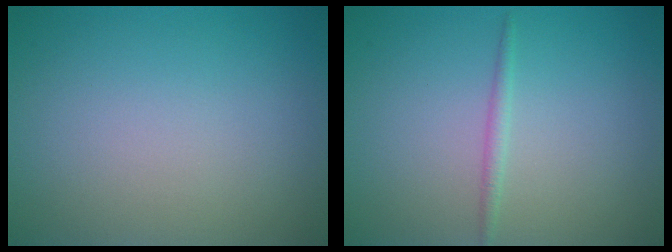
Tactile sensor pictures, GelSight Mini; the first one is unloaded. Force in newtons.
{"total": 1.0, "press": 1.0, "slide": 0.0}